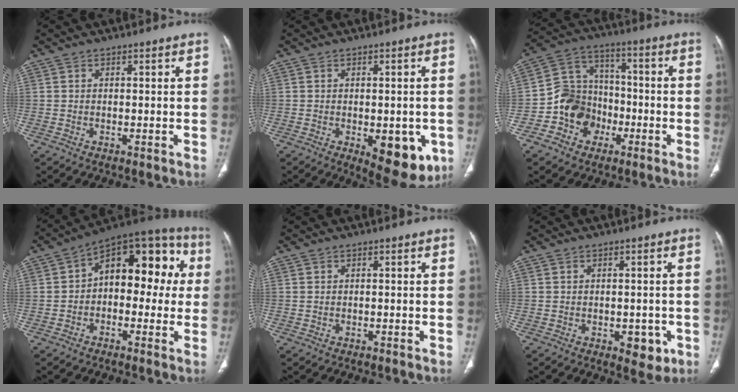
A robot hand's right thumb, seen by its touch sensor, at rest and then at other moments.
{"total": 10.6, "force": [-3.2, 5.1, 8.7], "torque": [-0.083, -0.007, -0.029]}
{"total": 11.6, "force": [-4.2, 10.1, 3.9], "torque": [-0.026, 0.055, -0.078]}
{"total": 16.8, "force": [1.8, 9.9, 13.4], "torque": [-0.124, 0.051, 0.012]}
{"total": 0.0}
{"total": 4.7, "force": [-1.7, 2.7, 3.5], "torque": [-0.020, 0.000, -0.014]}